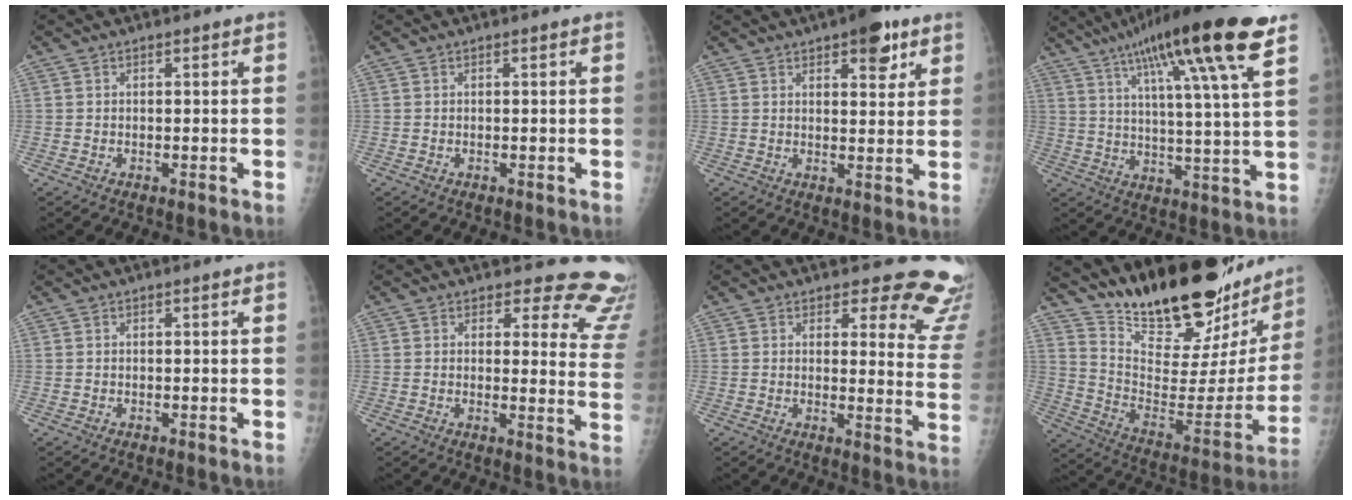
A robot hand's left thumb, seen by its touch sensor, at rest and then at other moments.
{"total": 0.0}
{"total": 7.7, "force": [4.5, 3.2, 5.4], "torque": [-0.049, -0.018, 0.057]}
{"total": 21.8, "force": [12.8, 2.0, 17.5], "torque": [-0.270, -0.030, 0.193]}
{"total": 0.0}
{"total": 14.2, "force": [12.9, 5.2, 2.7], "torque": [0.028, -0.117, 0.104]}
{"total": 14.1, "force": [12.3, 5.0, 4.8], "torque": [0.001, -0.111, 0.106]}
{"total": 30.2, "force": [24.4, 9.0, 15.4], "torque": [-0.217, -0.139, 0.362]}